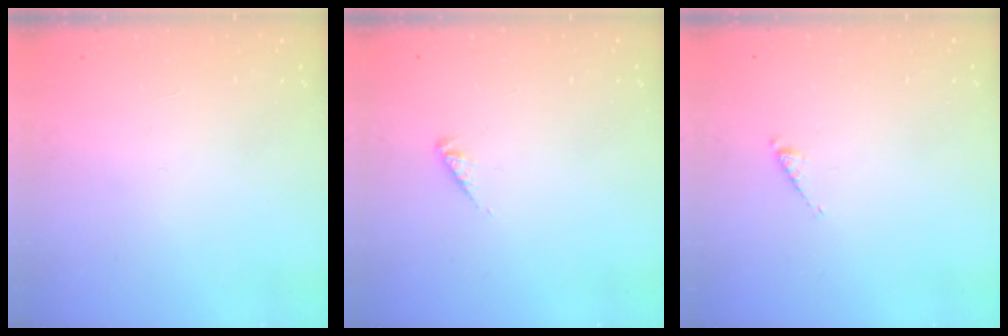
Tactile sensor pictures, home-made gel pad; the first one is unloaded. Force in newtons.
{"total": 2.1, "press": 2.0, "slide": 0.4}
{"total": 2.7, "press": 2.7, "slide": 0.4}